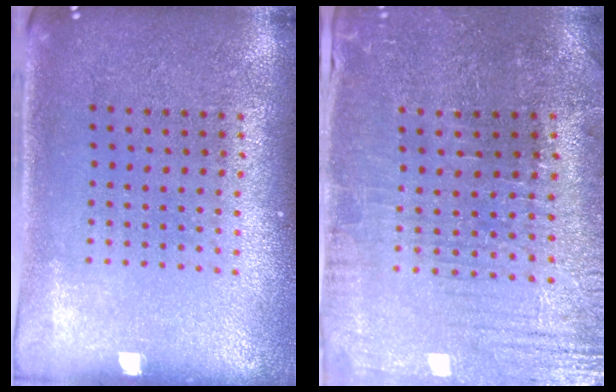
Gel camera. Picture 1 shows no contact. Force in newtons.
{"total": 0.9, "press": 0.8, "slide": 0.4}